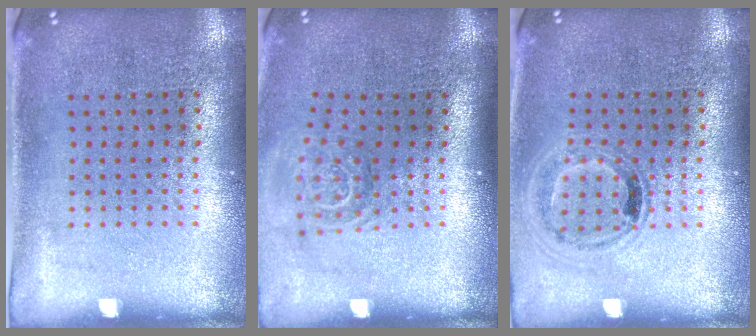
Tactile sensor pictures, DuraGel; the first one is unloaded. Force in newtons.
{"total": 1.6, "press": 1.1, "slide": 1.1}
{"total": 1.0, "press": 1.0, "slide": 0.3}